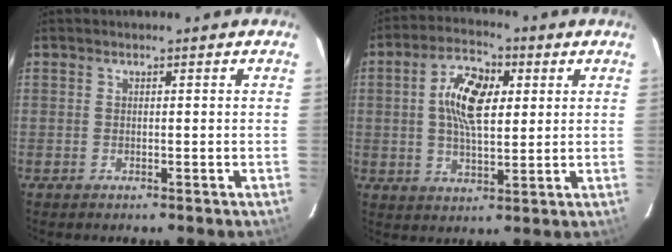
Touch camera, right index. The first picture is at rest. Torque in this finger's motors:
{"motor_torque": [0.46, -0.08, 0.64, 0.16]}